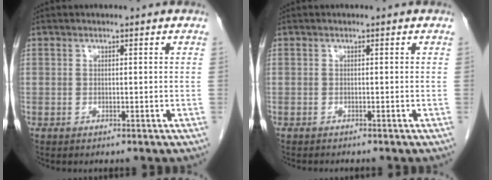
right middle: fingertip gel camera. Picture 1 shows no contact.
{"total": 1.5, "force": [-1.4, 0.0, 0.6], "torque": [-0.015, -0.005, -0.017]}